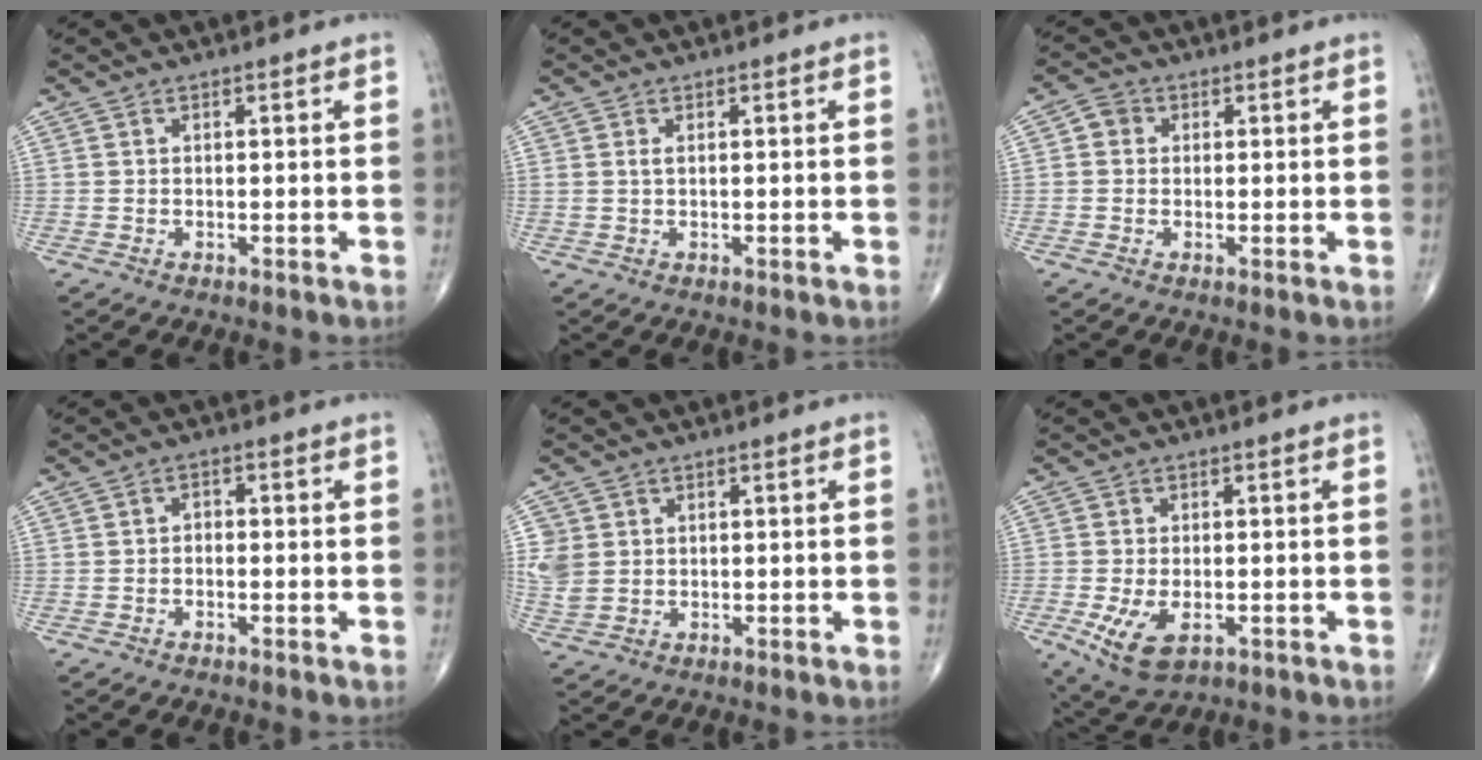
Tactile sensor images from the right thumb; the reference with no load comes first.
{"total": 1.0, "force": [0.3, 0.4, 0.8], "torque": [-0.019, 0.003, 0.007]}
{"total": 2.8, "force": [0.4, 2.5, 1.1], "torque": [-0.003, 0.005, 0.001]}
{"total": 1.4, "force": [-0.4, 1.0, 0.9], "torque": [-0.008, 0.008, -0.012]}
{"total": 5.6, "force": [1.0, 4.8, 2.6], "torque": [-0.057, -0.001, 0.029]}
{"total": 7.8, "force": [-2.5, 4.3, 6.0], "torque": [-0.115, -0.007, -0.033]}